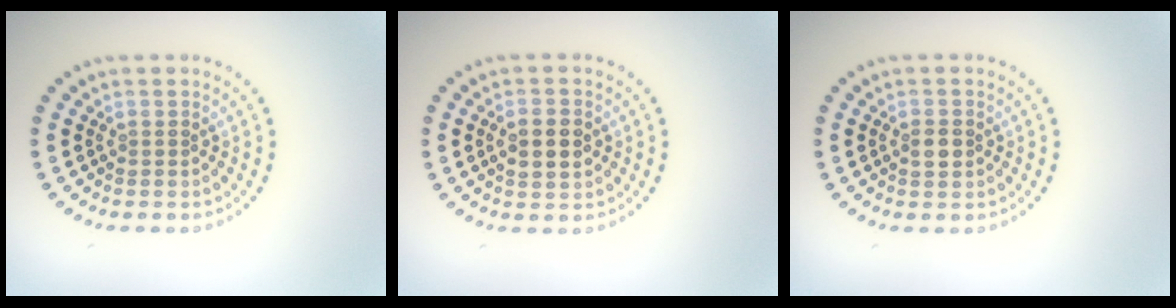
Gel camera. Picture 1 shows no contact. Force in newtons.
{"total": 3.0, "press": 3.0, "slide": 0.0}
{"total": 1.5, "press": 1.5, "slide": 0.3}